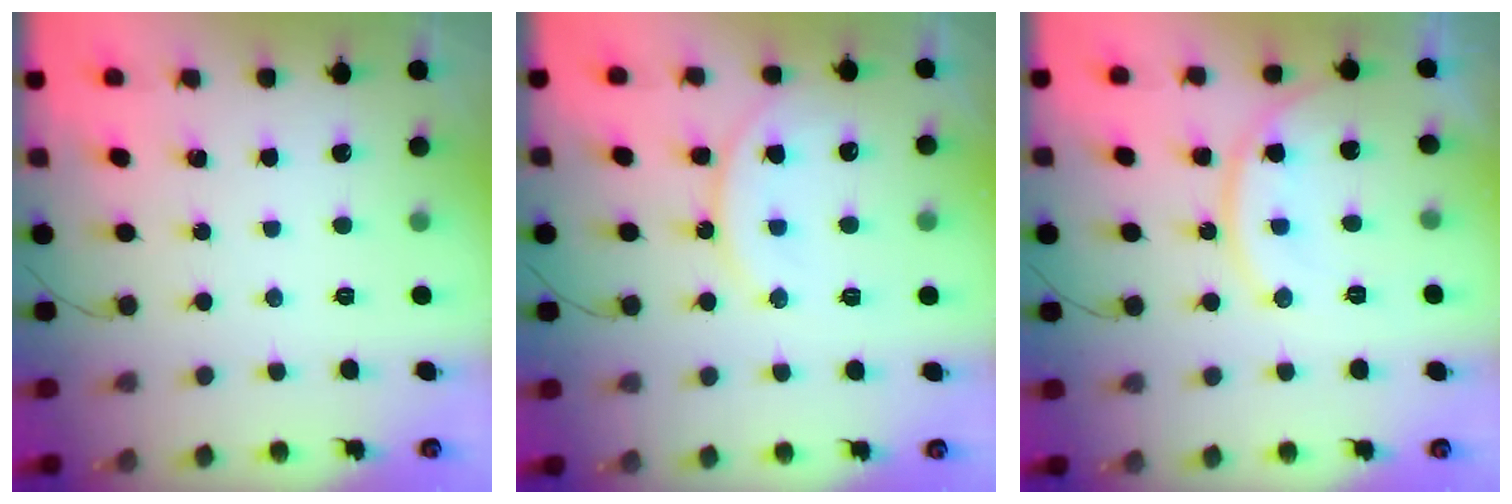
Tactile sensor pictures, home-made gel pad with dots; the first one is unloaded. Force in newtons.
{"total": 12.3, "press": 12.3, "slide": 1.2}
{"total": 13.2, "press": 13.2, "slide": 0.5}